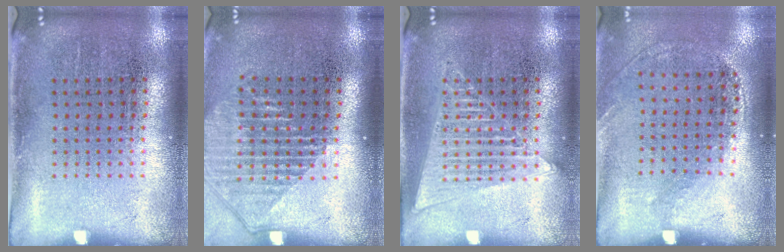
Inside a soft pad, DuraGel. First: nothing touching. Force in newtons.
{"total": 1.3, "press": 1.2, "slide": 0.6}
{"total": 2.4, "press": 2.4, "slide": 0.3}
{"total": 1.3, "press": 1.0, "slide": 0.8}